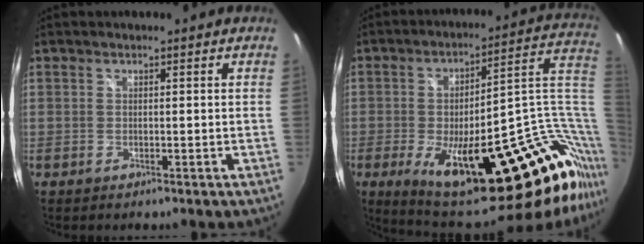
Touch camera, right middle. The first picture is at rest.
{"total": 32.9, "force": [-9.2, 10.8, 29.7], "torque": [-0.416, -0.002, -0.111]}